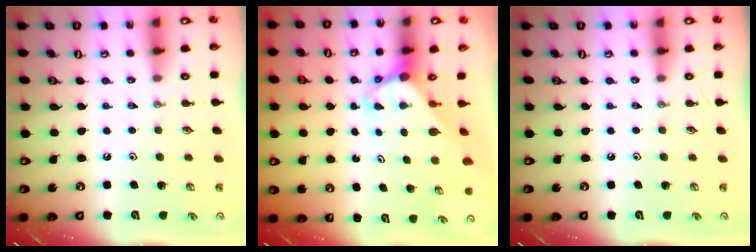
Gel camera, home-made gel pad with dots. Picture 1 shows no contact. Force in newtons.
{"total": 2.9, "press": 2.9, "slide": 0.2}
{"total": 0.0}